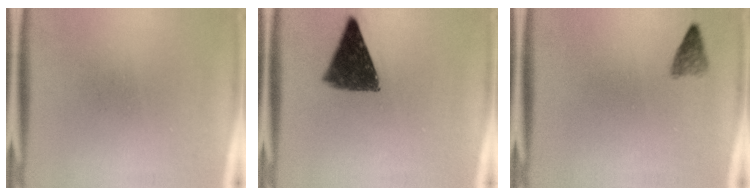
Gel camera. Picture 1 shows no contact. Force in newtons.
{"total": 10.4}
{"total": 1.9}